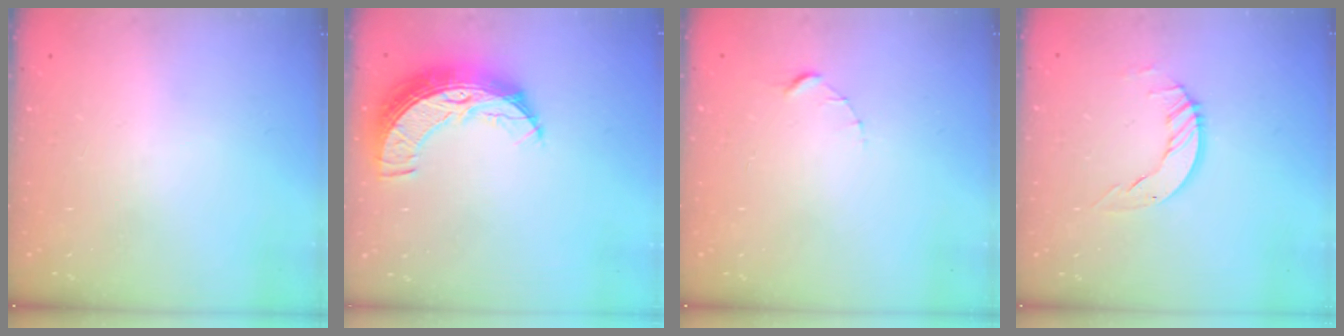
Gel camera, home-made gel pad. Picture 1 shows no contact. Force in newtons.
{"total": 11.5, "press": 11.5, "slide": 0.9}
{"total": 1.5, "press": 1.5, "slide": 0.2}
{"total": 5.9, "press": 5.9, "slide": 0.4}